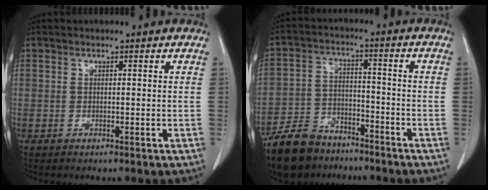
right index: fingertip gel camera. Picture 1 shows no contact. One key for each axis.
{"total": 10.6, "fx": -8.6, "fy": 5.1, "fz": 3.5, "tx": -0.080, "ty": -0.001, "tz": -0.150}